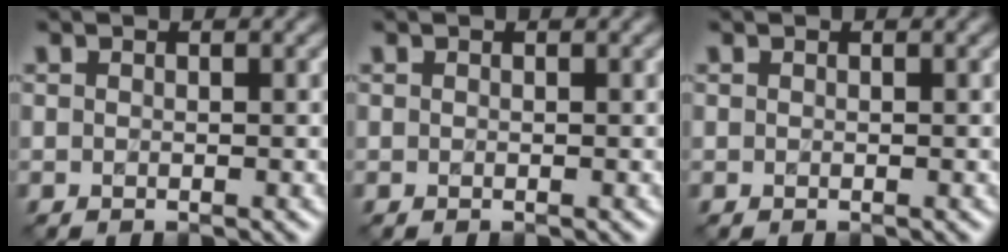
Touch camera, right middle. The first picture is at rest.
{"total": 0.0}
{"total": 0.0}